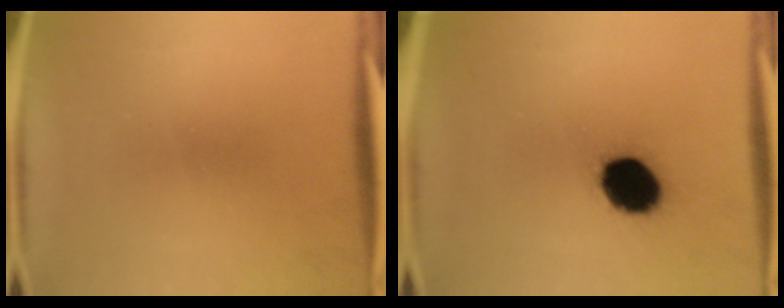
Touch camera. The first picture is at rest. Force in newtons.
{"total": 14.5}